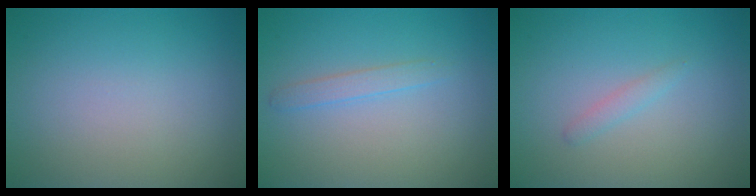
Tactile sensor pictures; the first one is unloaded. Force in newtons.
{"total": 1.3, "press": 1.3, "slide": 0.1}
{"total": 0.9, "press": 0.9, "slide": 0.0}